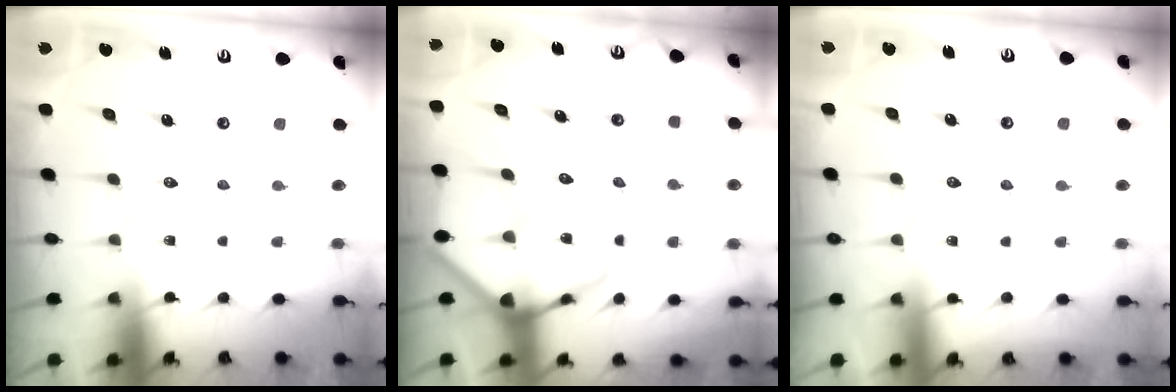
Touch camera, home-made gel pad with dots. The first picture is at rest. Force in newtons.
{"total": 8.2, "press": 8.2, "slide": 0.9}
{"total": 3.9, "press": 3.9, "slide": 0.5}